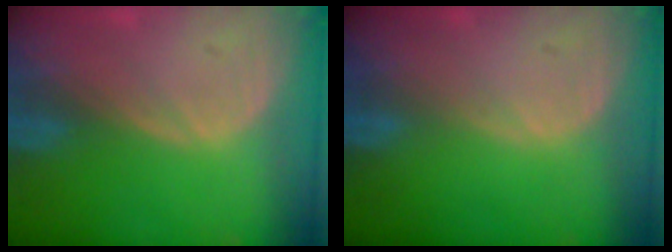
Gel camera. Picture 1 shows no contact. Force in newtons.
{"total": 0.0}